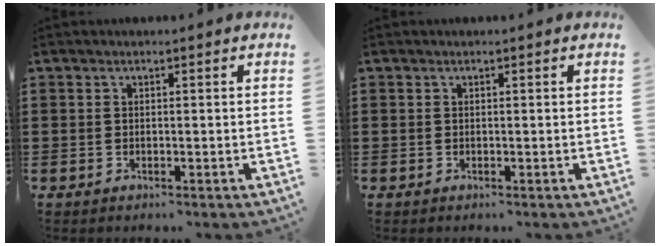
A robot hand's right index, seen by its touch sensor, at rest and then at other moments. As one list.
[{"total": 0.0}]